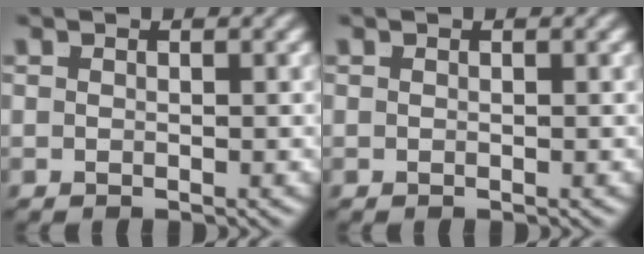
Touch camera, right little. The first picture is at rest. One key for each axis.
{"total": 0.0}